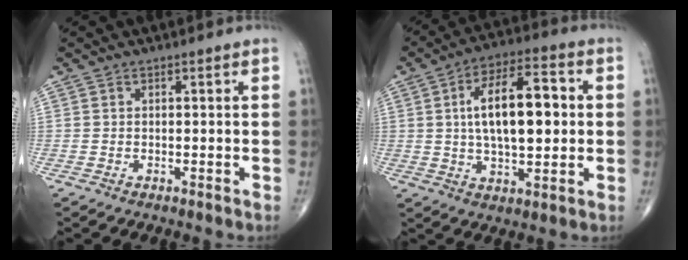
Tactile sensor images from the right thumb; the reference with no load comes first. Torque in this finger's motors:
{"motor_torque": [1.36, 3.65, 1.41, 0.42, 0.16]}